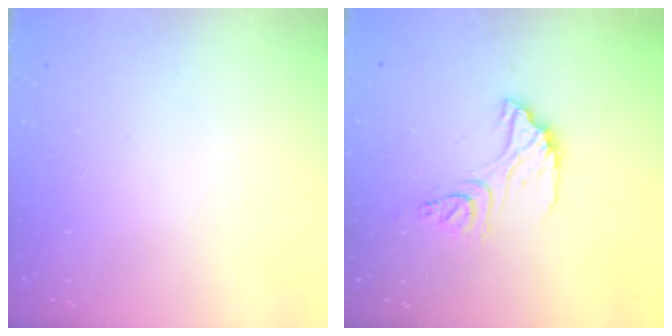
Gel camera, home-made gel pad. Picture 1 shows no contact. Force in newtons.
{"total": 12.5, "press": 12.4, "slide": 1.1}